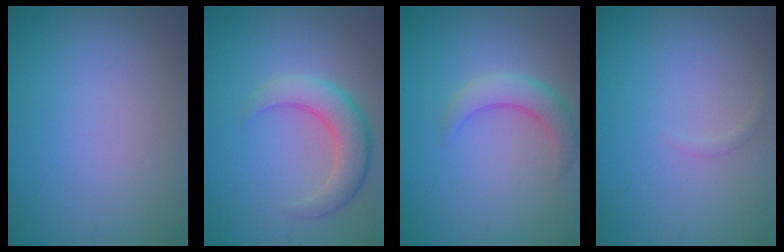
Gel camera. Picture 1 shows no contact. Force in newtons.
{"total": 4.3, "press": 4.3, "slide": 0.2}
{"total": 2.9, "press": 2.9, "slide": 0.1}
{"total": 0.5, "press": 0.5, "slide": 0.0}